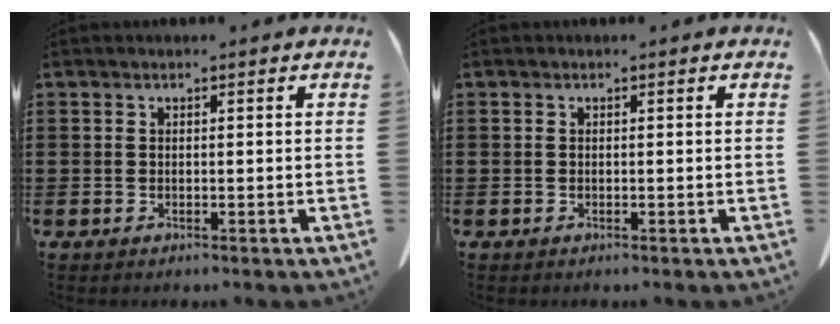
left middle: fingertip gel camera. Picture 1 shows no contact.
{"total": 0.0}